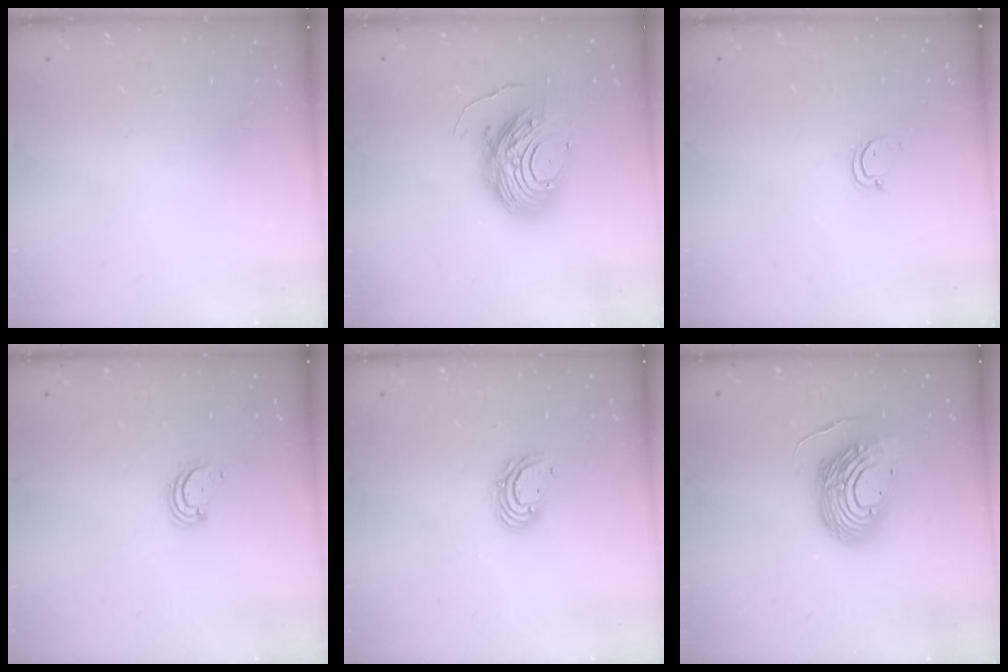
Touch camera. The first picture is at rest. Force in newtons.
{"total": 12.2, "press": 12.1, "slide": 1.2}
{"total": 2.5, "press": 2.5, "slide": 0.3}
{"total": 2.9, "press": 2.9, "slide": 0.3}
{"total": 5.7, "press": 5.7, "slide": 0.2}
{"total": 13.9, "press": 13.7, "slide": 2.3}